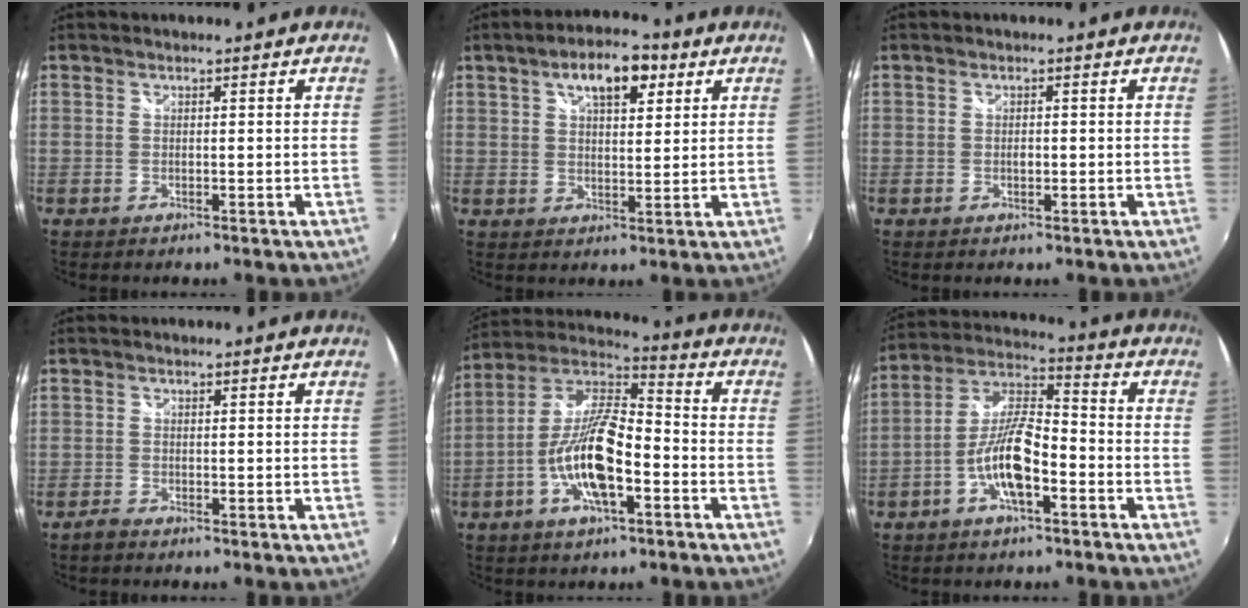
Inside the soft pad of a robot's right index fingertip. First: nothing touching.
{"total": 8.8, "force": [4.3, 3.8, 6.7], "torque": [-0.107, 0.024, 0.070]}
{"total": 0.9, "force": [-0.3, 0.6, 0.6], "torque": [-0.010, 0.000, -0.005]}
{"total": 1.4, "force": [-1.2, 0.5, 0.4], "torque": [-0.010, -0.004, -0.026]}
{"total": 14.6, "force": [-5.2, 4.6, 12.9], "torque": [-0.258, 0.001, -0.099]}
{"total": 10.8, "force": [-4.6, 3.1, 9.3], "torque": [-0.197, 0.010, -0.086]}